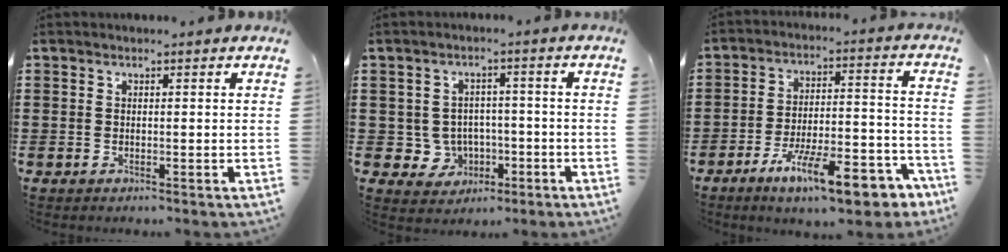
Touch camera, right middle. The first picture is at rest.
{"total": 4.2, "force": [-1.1, 3.9, 1.0], "torque": [-0.025, 0.005, -0.022]}
{"total": 13.0, "force": [-8.9, 3.2, 8.9], "torque": [-0.144, 0.031, -0.156]}